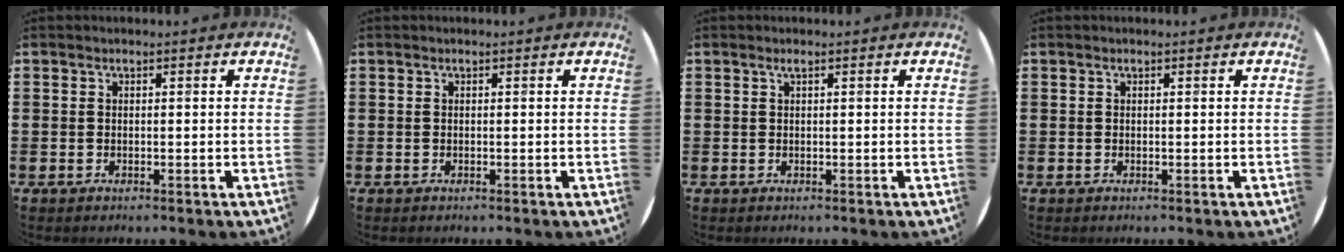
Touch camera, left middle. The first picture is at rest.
{"total": 0.0}
{"total": 0.5, "force": [0.3, 0.0, 0.4], "torque": [-0.007, 0.000, 0.006]}
{"total": 0.0}